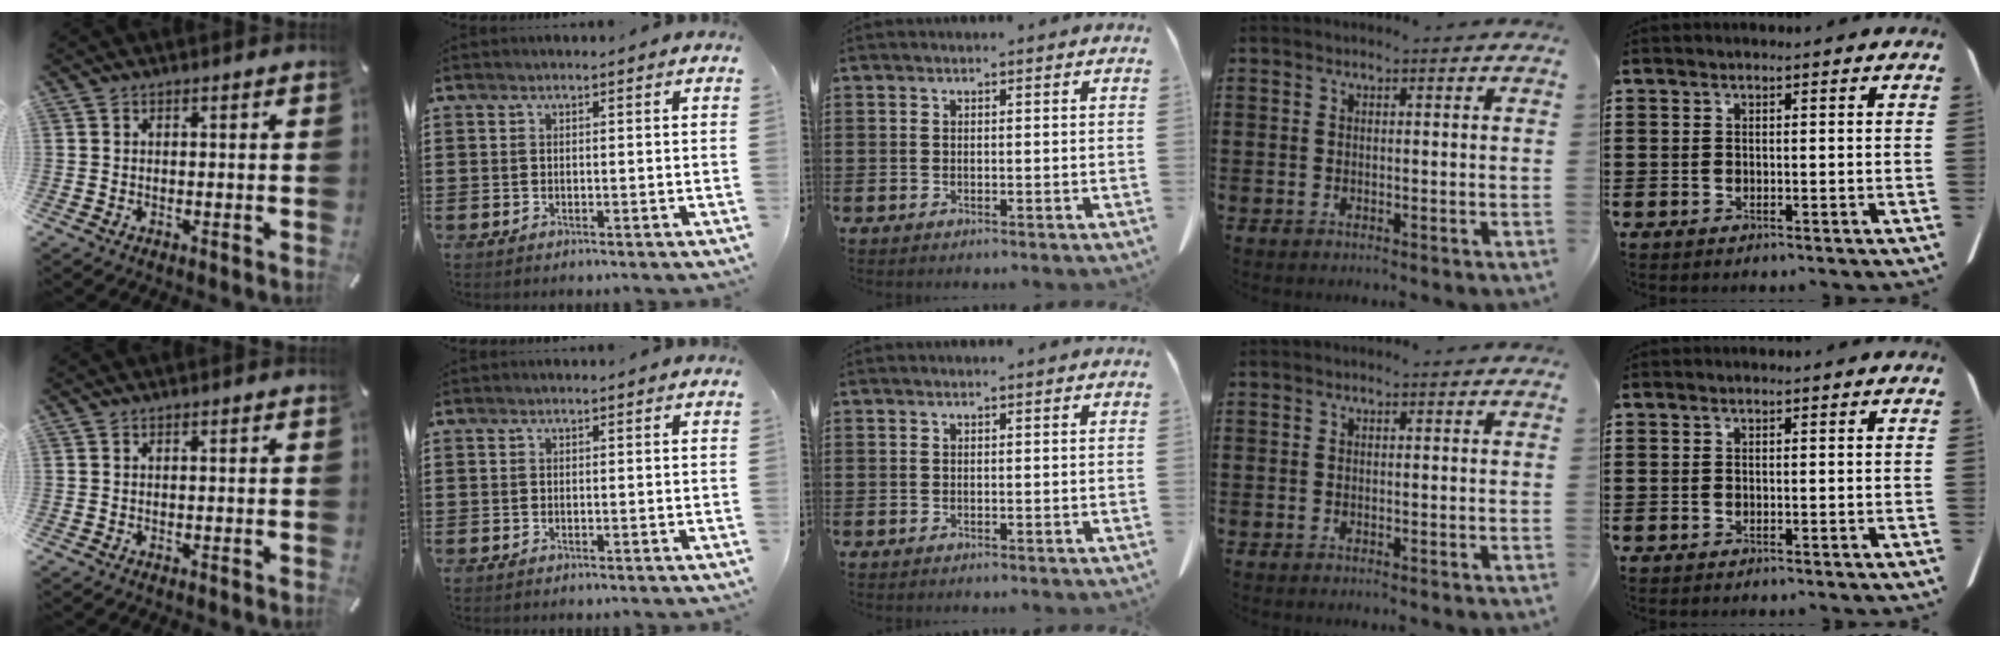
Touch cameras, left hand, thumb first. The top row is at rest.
{}